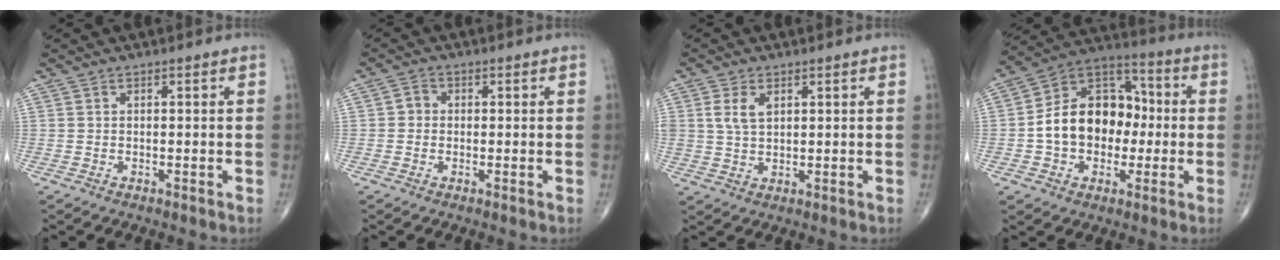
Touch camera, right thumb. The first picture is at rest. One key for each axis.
{"total": 2.1, "fx": -0.1, "fy": 1.9, "fz": 0.9, "tx": -0.002, "ty": 0.006, "tz": -0.008}
{"total": 4.3, "fx": 1.5, "fy": 2.6, "fz": 3.1, "tx": -0.057, "ty": -0.002, "tz": 0.034}
{"total": 16.5, "fx": -1.0, "fy": 12.1, "fz": 11.1, "tx": -0.142, "ty": 0.042, "tz": -0.023}